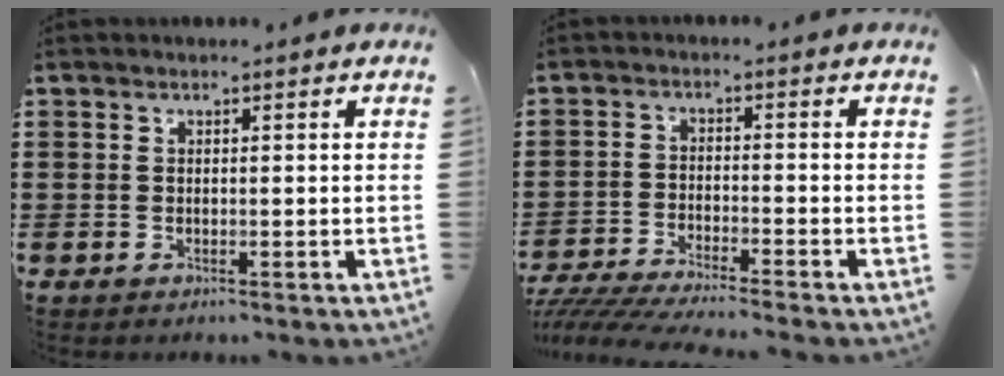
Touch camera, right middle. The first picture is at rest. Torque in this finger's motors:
{"motor_torque": [1.61, -0.53, 0.52, 0.19]}